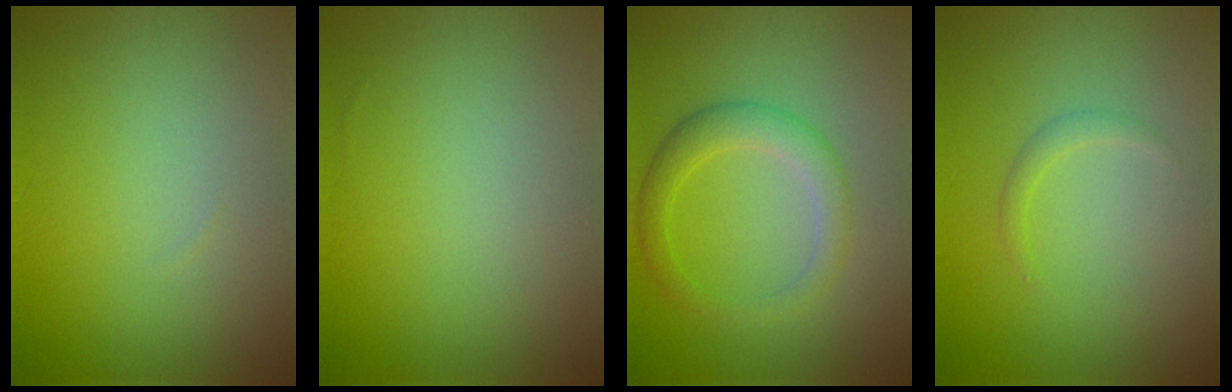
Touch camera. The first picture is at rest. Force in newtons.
{"total": 0.0}
{"total": 3.1, "press": 3.1, "slide": 0.1}
{"total": 0.9, "press": 0.9, "slide": 0.0}